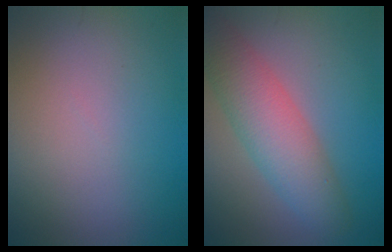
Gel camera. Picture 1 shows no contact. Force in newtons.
{"total": 5.7, "press": 5.7, "slide": 0.1}